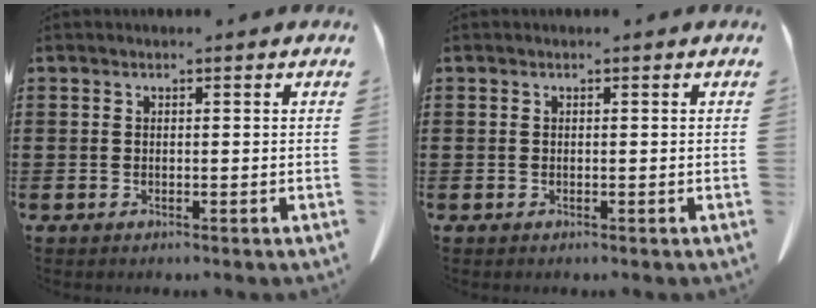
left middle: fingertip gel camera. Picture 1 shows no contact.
{"total": 0.0}